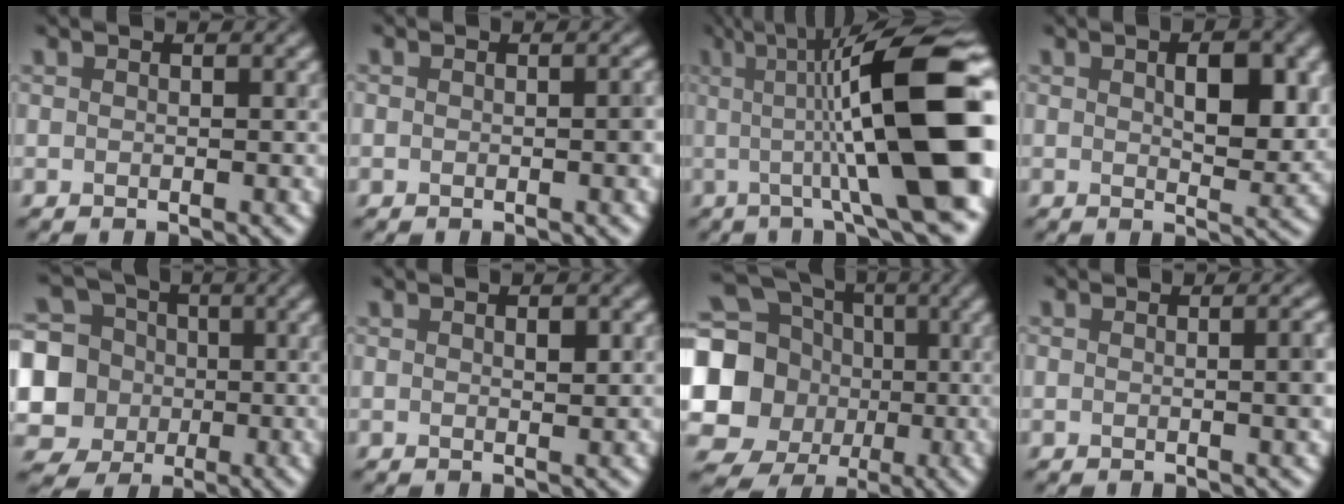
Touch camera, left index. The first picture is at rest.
{"total": 0.9, "force": [-0.2, 0.5, 0.7], "torque": [-0.009, 0.001, -0.001]}
{"total": 15.0, "force": [0.7, 3.0, 14.7], "torque": [-0.180, 0.017, 0.008]}
{"total": 4.7, "force": [1.2, 2.0, 4.1], "torque": [-0.065, -0.001, 0.022]}
{"total": 9.1, "force": [-0.5, 8.5, 3.1], "torque": [-0.091, 0.007, -0.035]}
{"total": 1.0, "force": [0.3, 0.3, 0.9], "torque": [-0.015, -0.001, 0.005]}
{"total": 19.2, "force": [-0.4, 18.0, 6.8], "torque": [-0.187, 0.002, -0.045]}
{"total": 2.4, "force": [-0.1, 0.8, 2.3], "torque": [-0.018, 0.004, -0.003]}